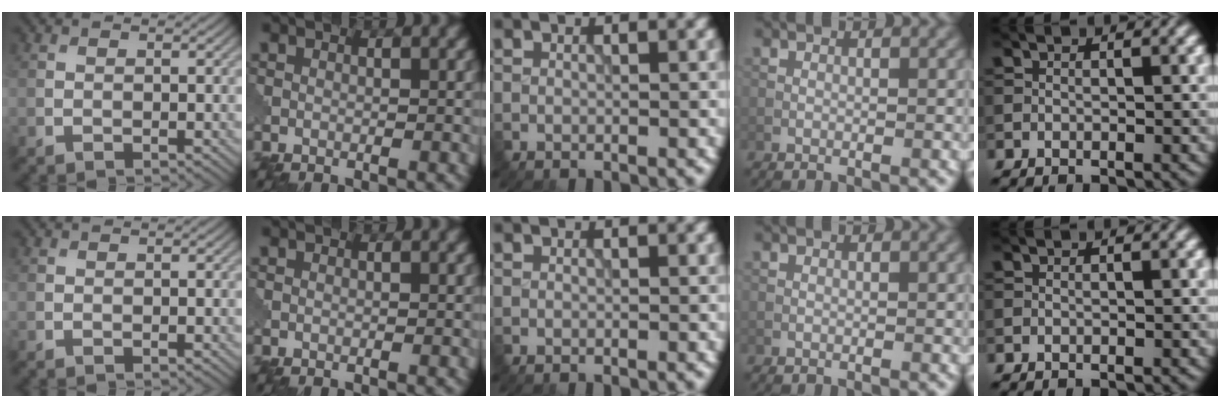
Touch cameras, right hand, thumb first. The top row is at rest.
{}